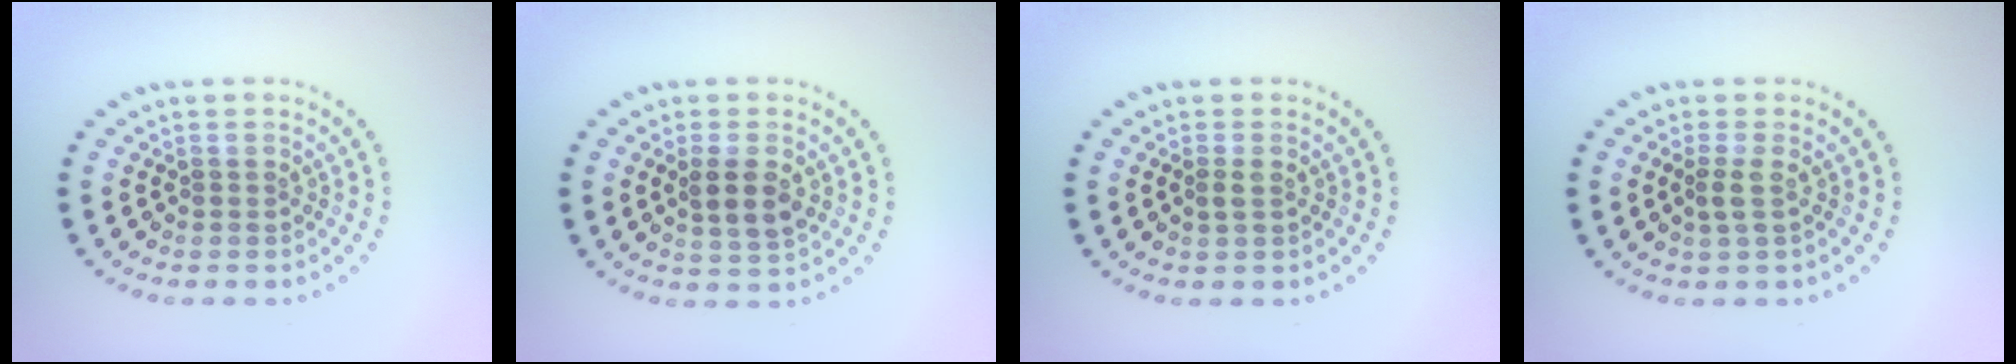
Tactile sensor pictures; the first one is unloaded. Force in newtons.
{"total": 2.8, "press": 2.8, "slide": 0.5}
{"total": 1.0, "press": 1.0, "slide": 0.2}
{"total": 1.2, "press": 1.0, "slide": 0.7}